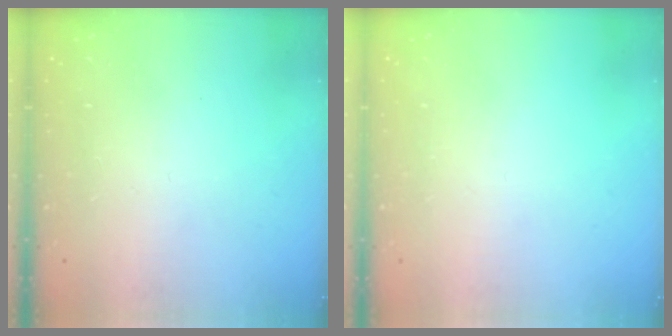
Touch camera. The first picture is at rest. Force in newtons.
{"total": 0.0}